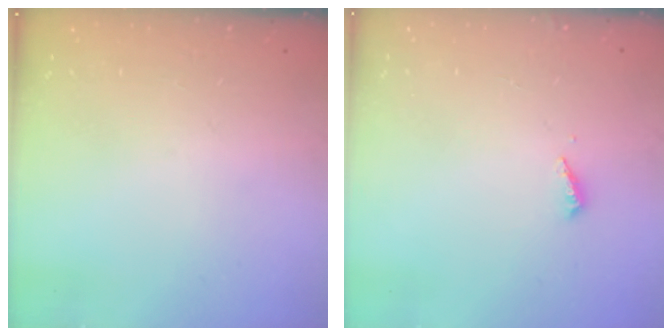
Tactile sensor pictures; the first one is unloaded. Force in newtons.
{"total": 2.0, "press": 2.0, "slide": 0.2}